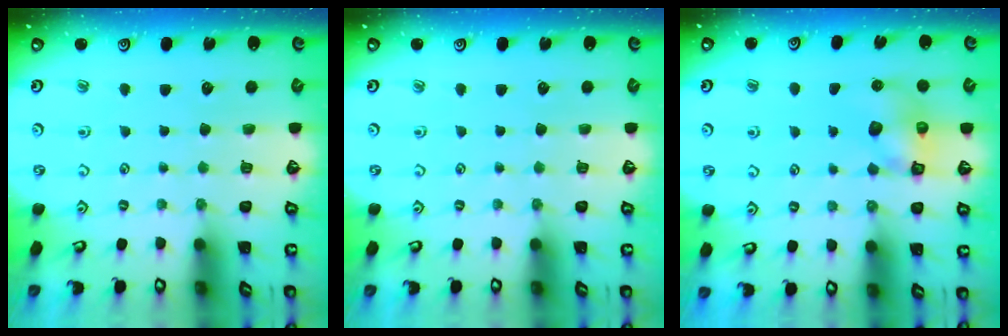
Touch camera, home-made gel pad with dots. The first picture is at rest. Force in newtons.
{"total": 0.0}
{"total": 8.7, "press": 8.7, "slide": 0.2}